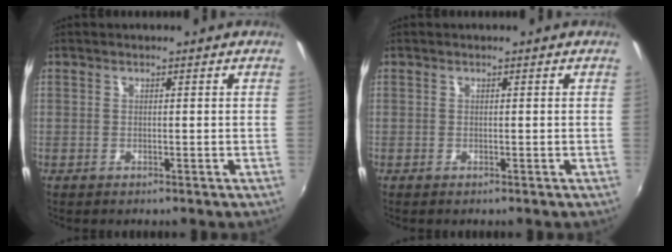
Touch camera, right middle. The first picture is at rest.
{"total": 0.0}